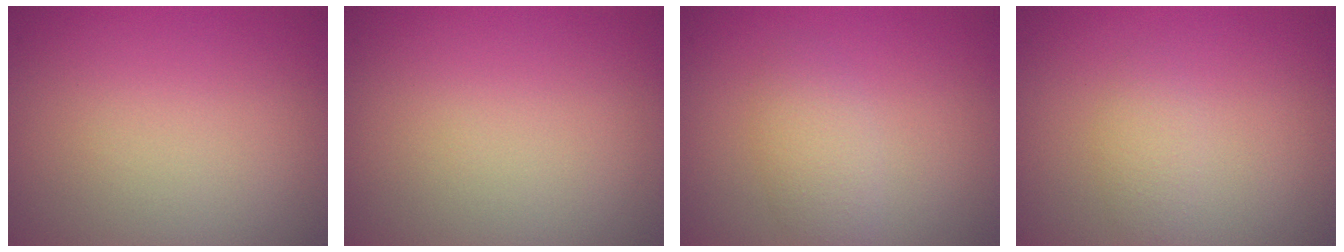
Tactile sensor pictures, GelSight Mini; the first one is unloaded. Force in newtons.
{"total": 0.0}
{"total": 2.3, "press": 2.3, "slide": 0.1}
{"total": 1.4, "press": 1.4, "slide": 0.0}